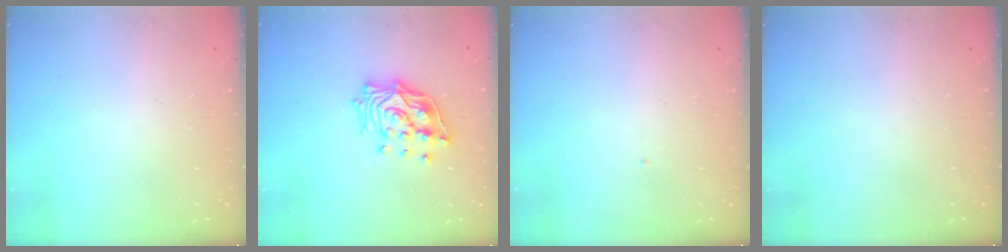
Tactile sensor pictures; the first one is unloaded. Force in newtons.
{"total": 15.8, "press": 15.7, "slide": 1.6}
{"total": 0.0}
{"total": 0.0}